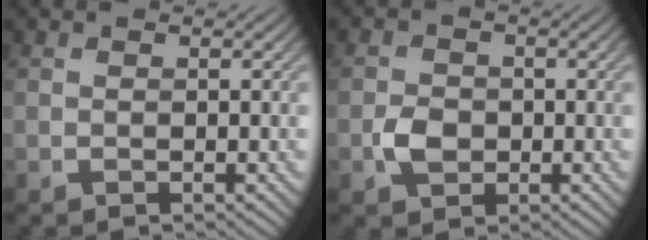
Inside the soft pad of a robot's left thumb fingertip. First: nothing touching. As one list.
[{"total": 3.0, "force": [-0.8, 2.4, 1.6], "torque": [-0.032, -0.004, -0.021]}]